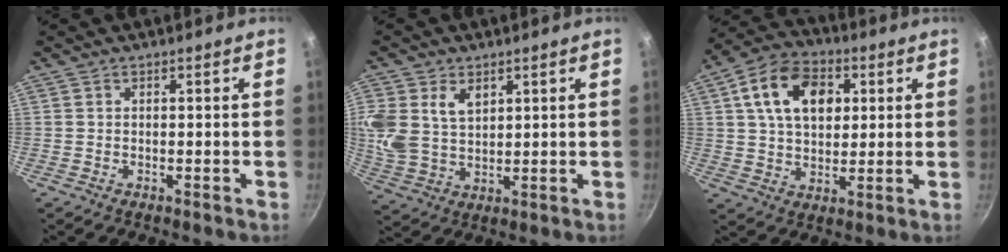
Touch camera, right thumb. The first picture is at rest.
{"total": 12.6, "force": [4.6, 9.0, 7.6], "torque": [-0.172, -0.003, 0.098]}
{"total": 14.7, "force": [4.2, 9.9, 10.0], "torque": [-0.145, 0.006, 0.060]}